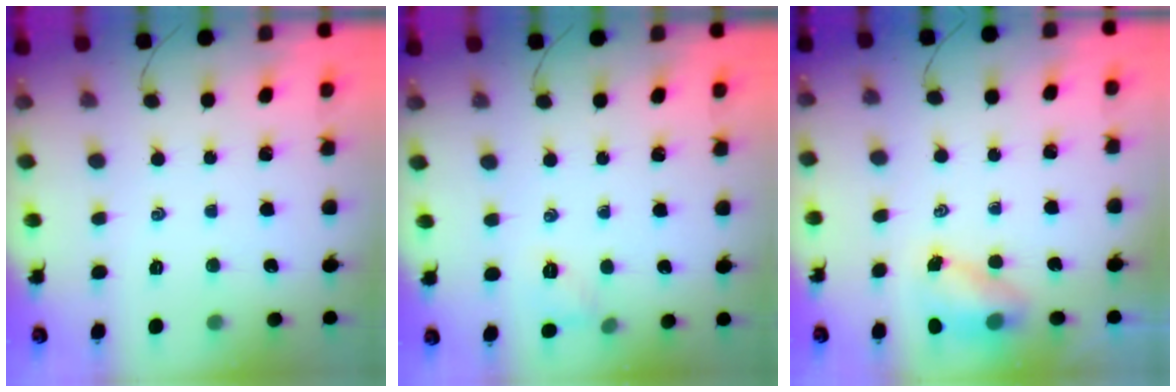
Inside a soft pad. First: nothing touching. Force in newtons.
{"total": 5.9, "press": 5.7, "slide": 1.3}
{"total": 5.0, "press": 5.0, "slide": 0.6}